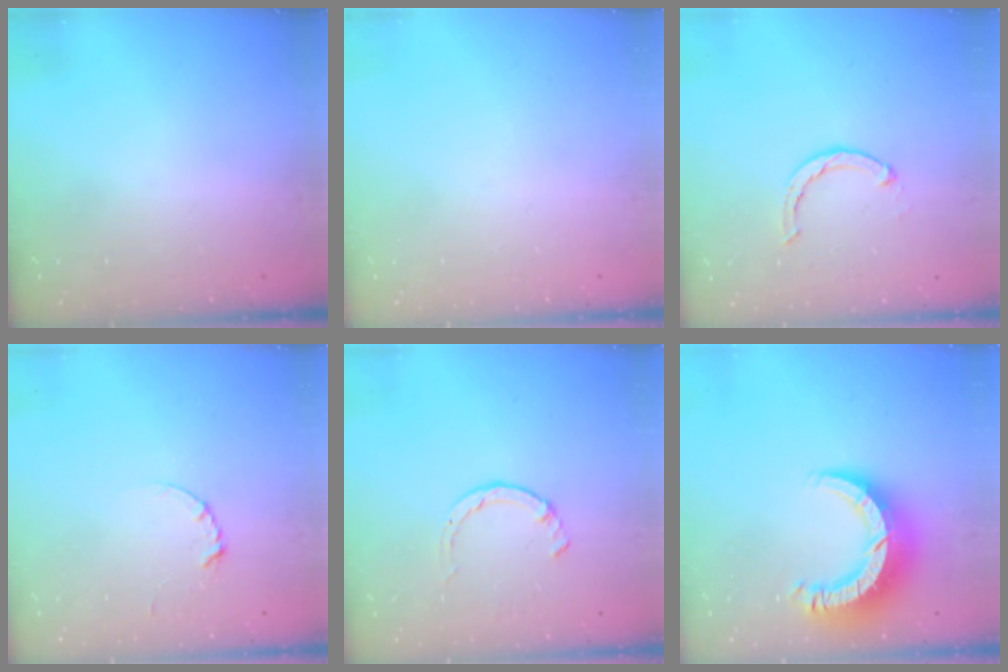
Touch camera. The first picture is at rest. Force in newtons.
{"total": 0.0}
{"total": 2.4, "press": 2.4, "slide": 0.4}
{"total": 3.5, "press": 3.5, "slide": 0.4}
{"total": 1.4, "press": 1.3, "slide": 0.3}
{"total": 11.5, "press": 11.5, "slide": 1.1}